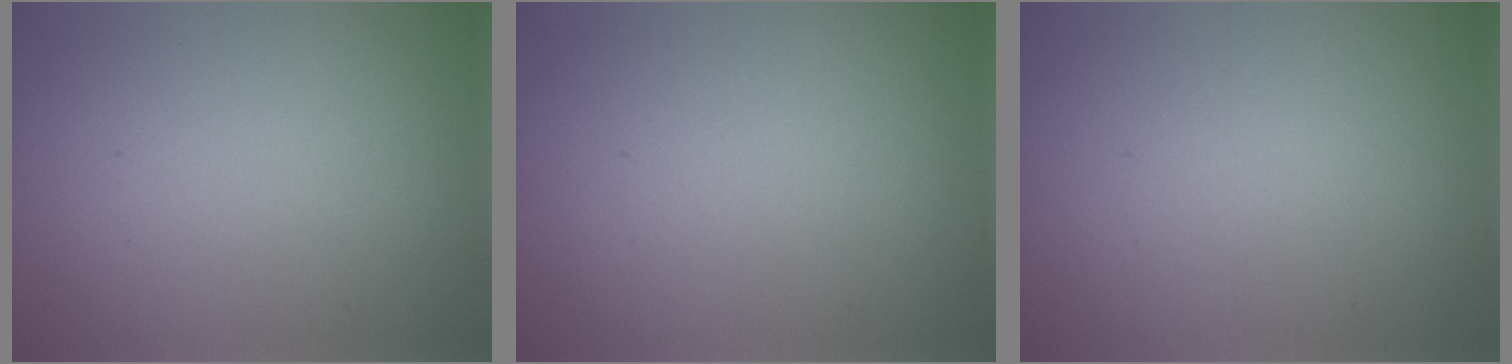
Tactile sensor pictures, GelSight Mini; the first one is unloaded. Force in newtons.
{"total": 0.0}
{"total": 0.0}